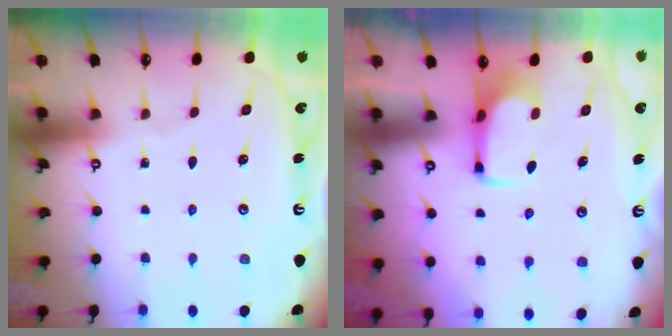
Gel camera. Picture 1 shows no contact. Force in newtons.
{"total": 1.6, "press": 1.5, "slide": 0.5}